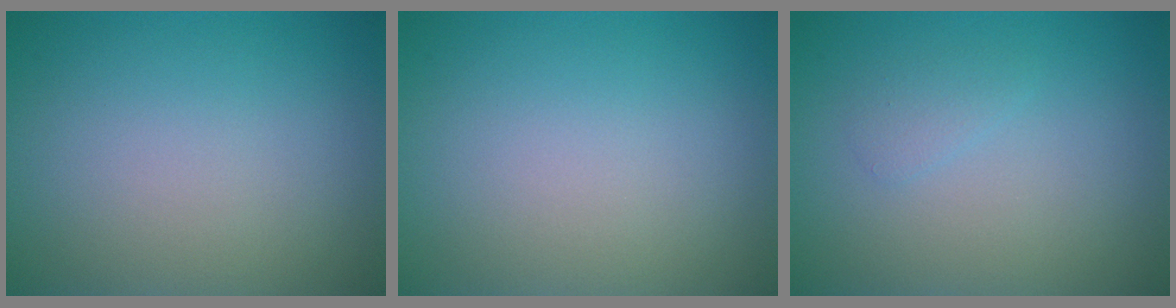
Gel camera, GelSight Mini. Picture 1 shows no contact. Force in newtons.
{"total": 0.0}
{"total": 0.9, "press": 0.9, "slide": 0.0}